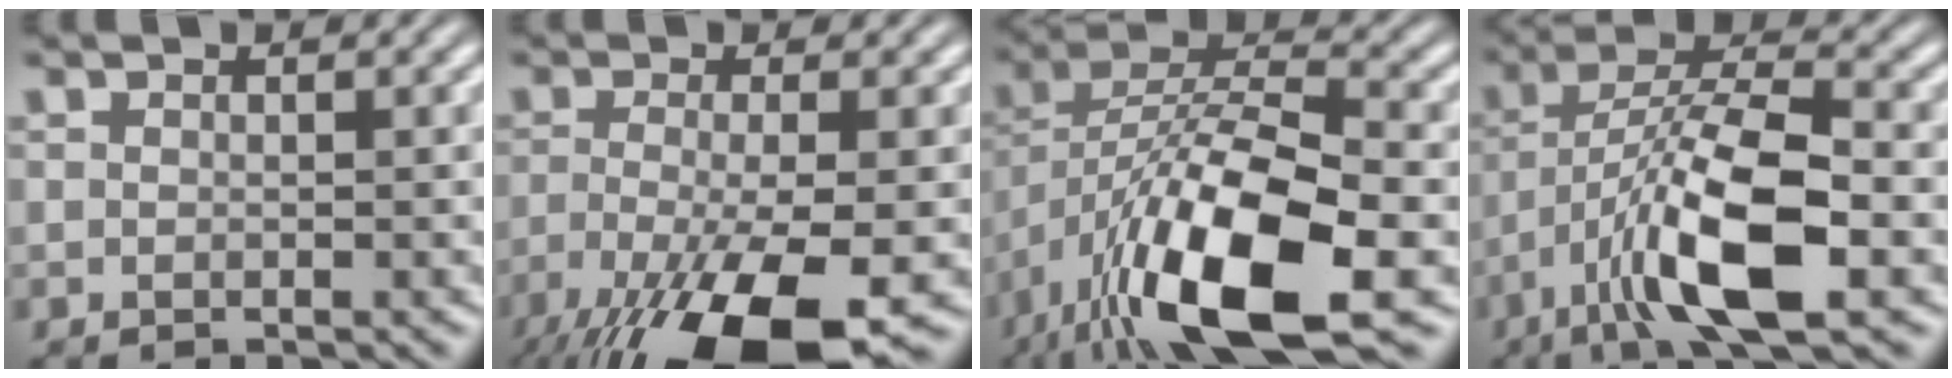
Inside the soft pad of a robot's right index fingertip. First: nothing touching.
{"total": 9.3, "force": [-4.7, 3.1, 7.4], "torque": [-0.137, -0.043, -0.049]}
{"total": 11.6, "force": [-3.0, 5.8, 9.6], "torque": [-0.189, -0.047, -0.024]}
{"total": 8.9, "force": [-1.3, 3.5, 8.1], "torque": [-0.146, -0.023, -0.011]}